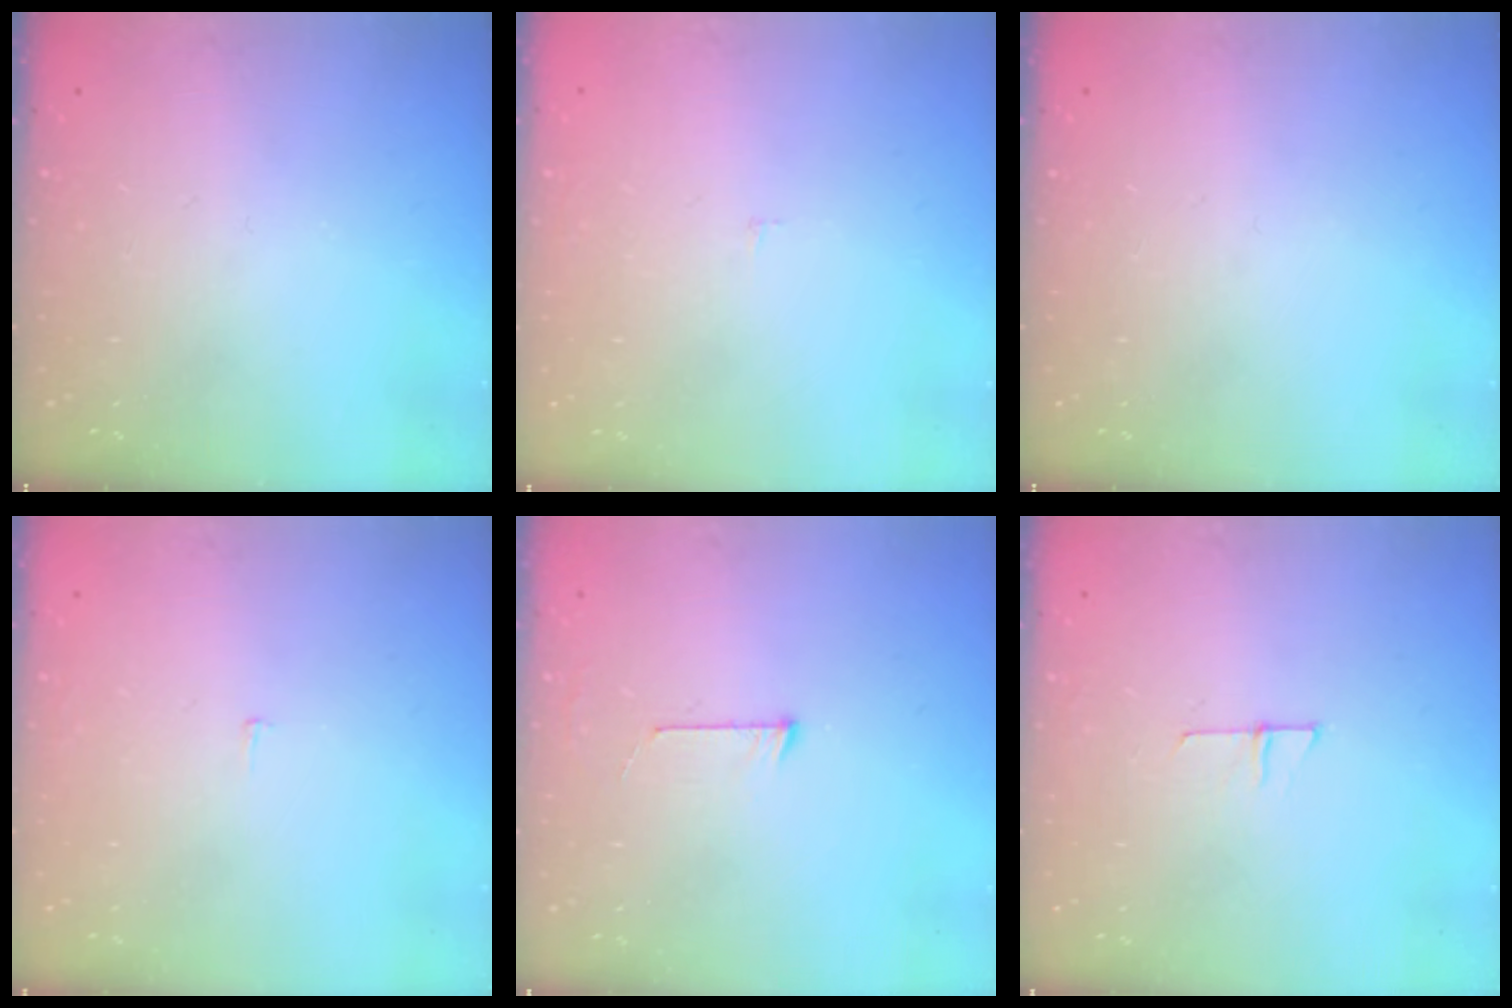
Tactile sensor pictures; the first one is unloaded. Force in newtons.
{"total": 1.6, "press": 1.6, "slide": 0.1}
{"total": 0.0}
{"total": 2.2, "press": 2.2, "slide": 0.1}
{"total": 3.3, "press": 3.3, "slide": 0.3}
{"total": 4.5, "press": 4.5, "slide": 0.4}